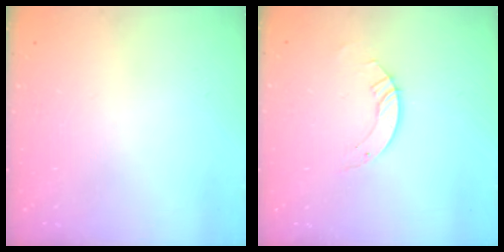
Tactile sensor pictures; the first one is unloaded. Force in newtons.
{"total": 3.9, "press": 3.8, "slide": 0.3}